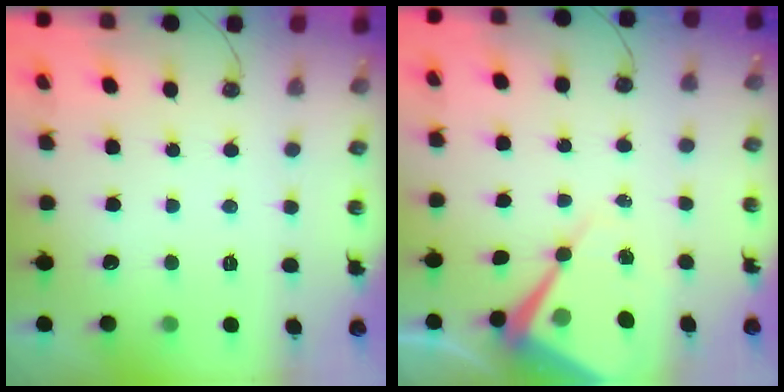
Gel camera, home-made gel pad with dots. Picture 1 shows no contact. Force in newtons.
{"total": 10.4, "press": 10.4, "slide": 0.8}